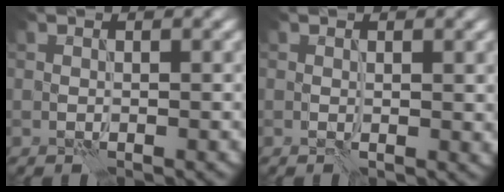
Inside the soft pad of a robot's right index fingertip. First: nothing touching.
{"total": 0.8, "force": [0.2, 0.3, 0.7], "torque": [-0.009, -0.002, 0.005]}